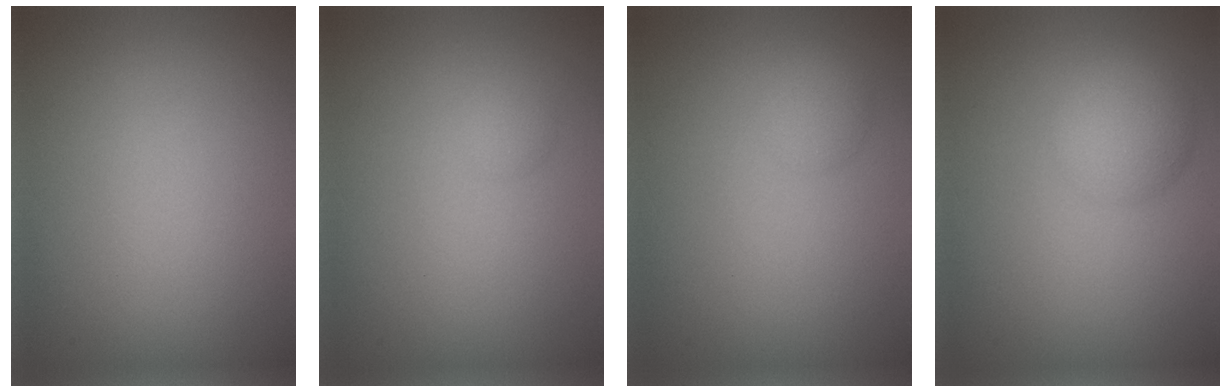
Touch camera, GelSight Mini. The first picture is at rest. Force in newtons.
{"total": 0.9, "press": 0.9, "slide": 0.0}
{"total": 1.6, "press": 1.6, "slide": 0.1}
{"total": 3.4, "press": 3.4, "slide": 0.1}